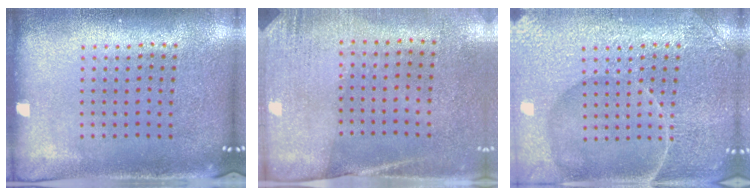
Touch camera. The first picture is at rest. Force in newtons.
{"total": 2.6, "press": 2.3, "slide": 1.3}
{"total": 4.5, "press": 4.5, "slide": 0.5}